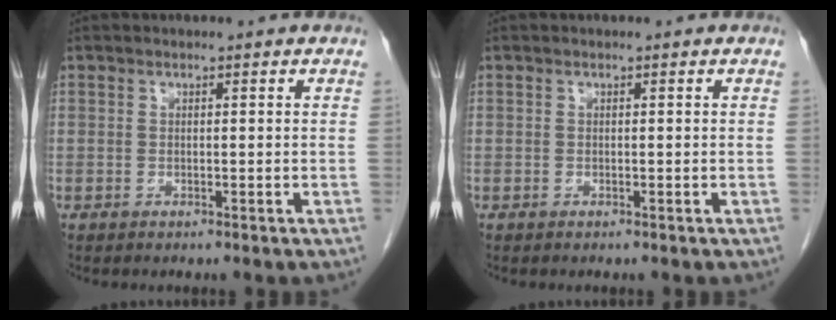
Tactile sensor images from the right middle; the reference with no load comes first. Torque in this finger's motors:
{"motor_torque": [0.67, -0.45, 0.02, -0.05]}